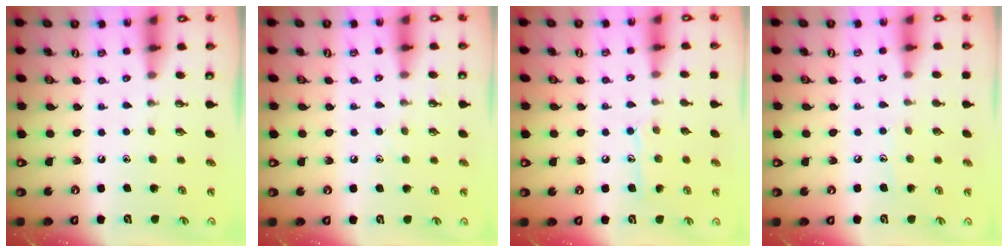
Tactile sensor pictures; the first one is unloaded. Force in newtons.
{"total": 5.3, "press": 5.3, "slide": 0.5}
{"total": 8.6, "press": 8.6, "slide": 0.4}
{"total": 5.2, "press": 5.1, "slide": 0.5}